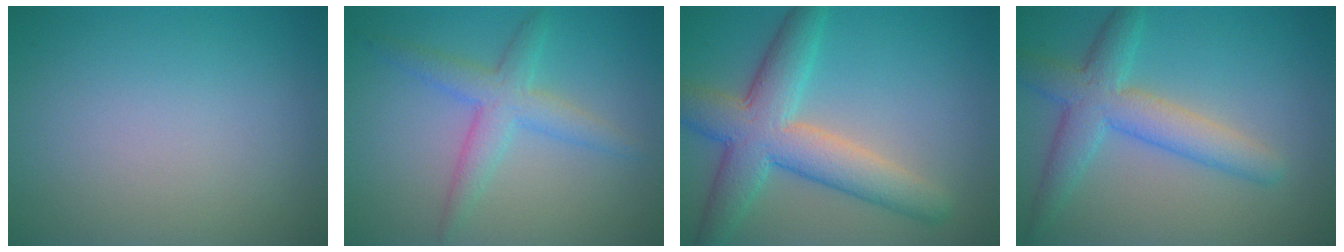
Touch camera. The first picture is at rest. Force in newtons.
{"total": 3.5, "press": 3.5, "slide": 0.1}
{"total": 7.4, "press": 7.3, "slide": 0.2}
{"total": 5.1, "press": 5.1, "slide": 0.1}